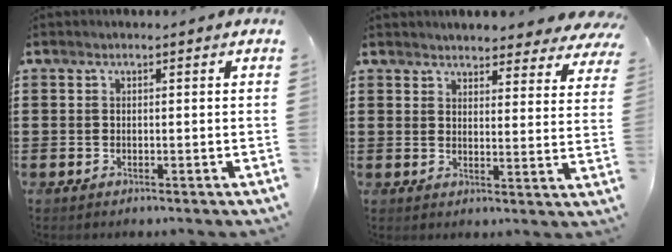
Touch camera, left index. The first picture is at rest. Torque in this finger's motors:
{"motor_torque": [1.84, 0.31, 0.37, 0.05]}